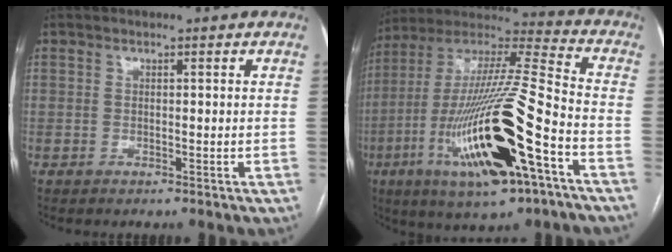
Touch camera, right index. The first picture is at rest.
{"total": 25.1, "force": [-9.2, 3.3, 23.1], "torque": [-0.459, -0.036, -0.157]}